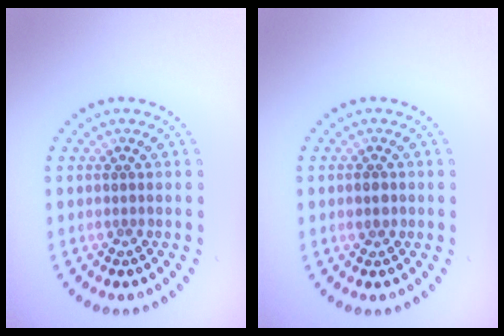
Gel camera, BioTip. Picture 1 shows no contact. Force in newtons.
{"total": 1.2, "press": 1.2, "slide": 0.1}